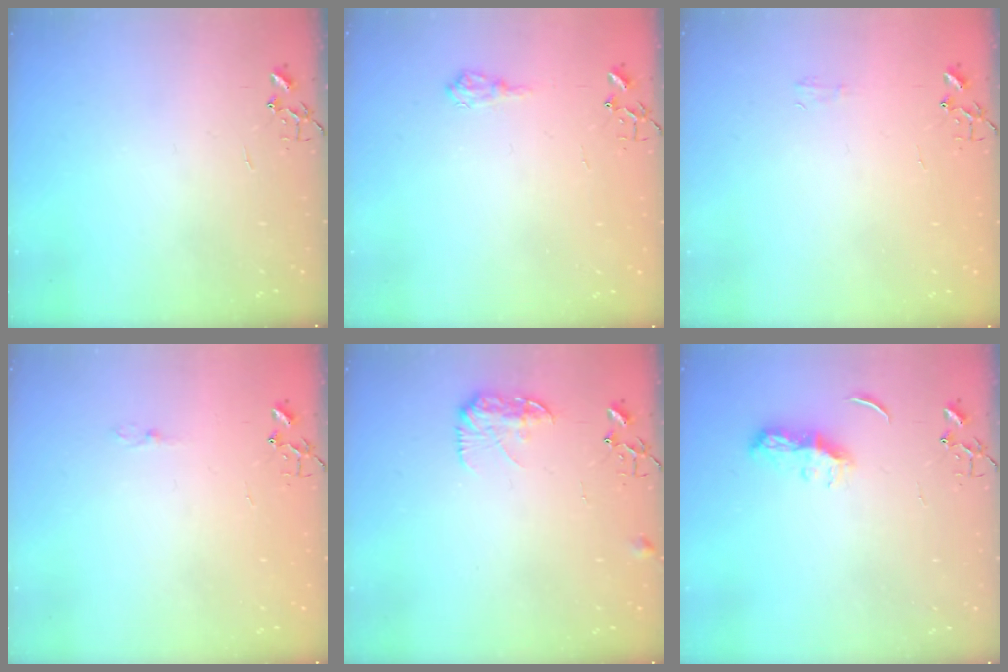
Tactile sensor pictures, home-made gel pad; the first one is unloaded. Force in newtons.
{"total": 7.7, "press": 7.7, "slide": 0.9}
{"total": 4.6, "press": 4.5, "slide": 0.5}
{"total": 2.7, "press": 2.7, "slide": 0.4}
{"total": 9.0, "press": 9.0, "slide": 0.7}
{"total": 7.2, "press": 7.2, "slide": 0.7}